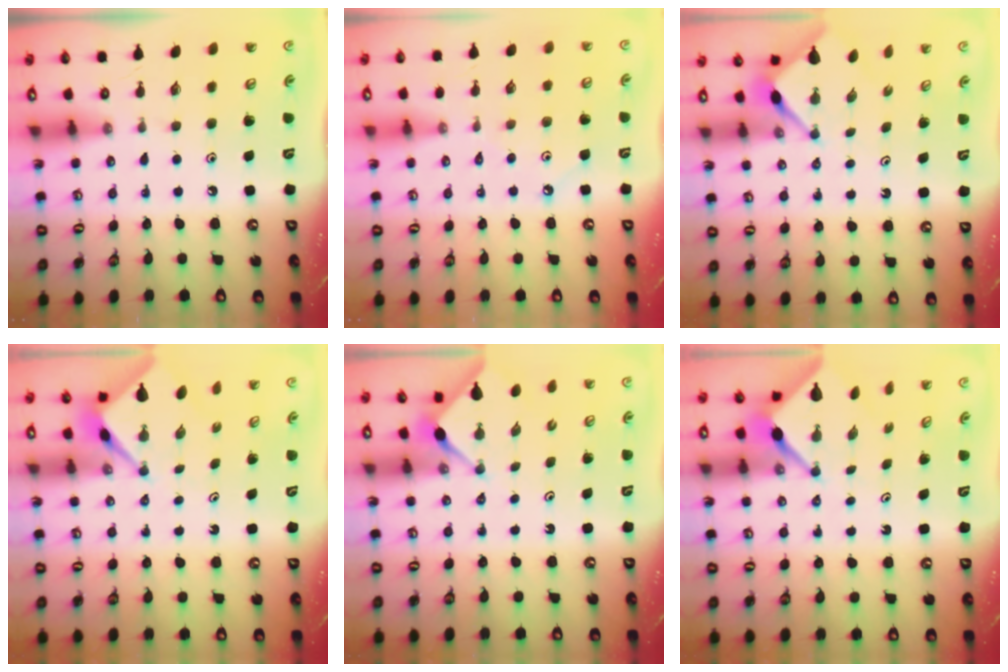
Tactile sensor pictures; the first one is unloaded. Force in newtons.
{"total": 4.0, "press": 4.0, "slide": 0.5}
{"total": 2.9, "press": 2.9, "slide": 0.3}
{"total": 2.7, "press": 2.7, "slide": 0.2}
{"total": 3.0, "press": 3.0, "slide": 0.3}
{"total": 3.5, "press": 3.5, "slide": 0.2}